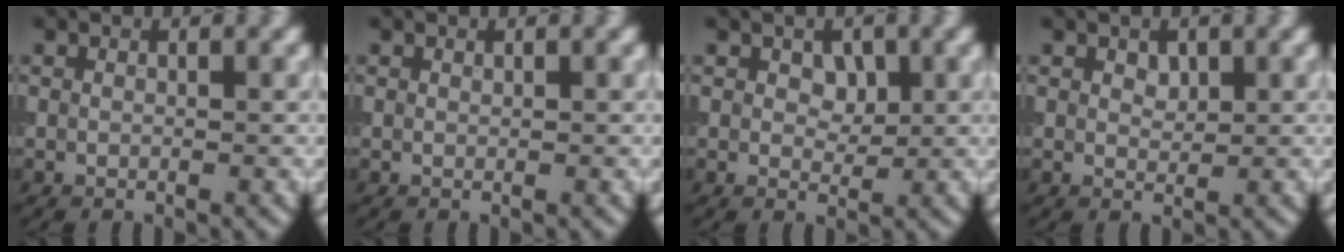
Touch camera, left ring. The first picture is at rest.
{"total": 0.0}
{"total": 1.7, "force": [0.5, 1.2, 1.1], "torque": [-0.017, -0.004, 0.006]}
{"total": 1.0, "force": [0.6, 0.7, 0.5], "torque": [-0.008, -0.003, 0.011]}